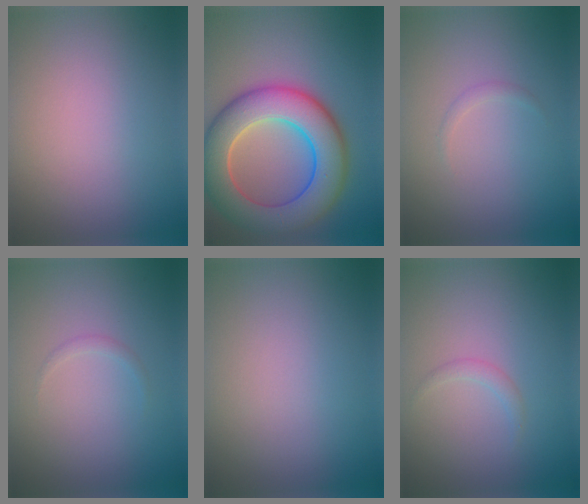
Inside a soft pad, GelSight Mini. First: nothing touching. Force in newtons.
{"total": 11.0, "press": 11.0, "slide": 0.6}
{"total": 0.6, "press": 0.6, "slide": 0.0}
{"total": 0.6, "press": 0.6, "slide": 0.1}
{"total": 0.0}
{"total": 0.9, "press": 0.9, "slide": 0.1}